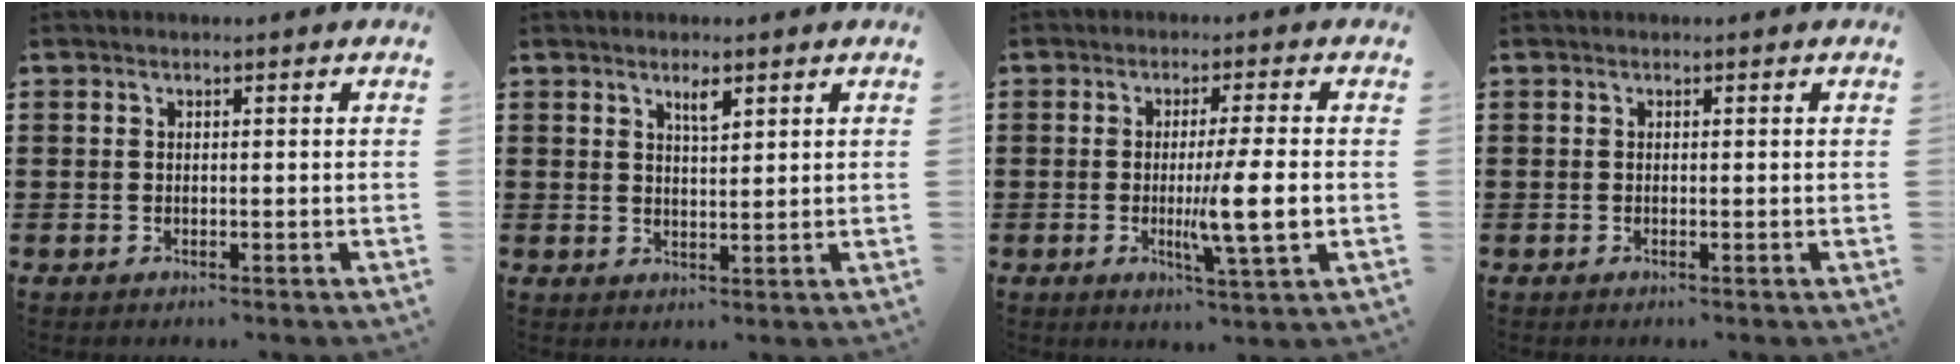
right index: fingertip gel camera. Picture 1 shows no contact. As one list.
[{"total": 2.4, "force": [1.6, 0.6, 1.7], "torque": [-0.028, -0.001, 0.025]}, {"total": 7.8, "force": [-1.0, 0.2, 7.8], "torque": [-0.138, -0.015, -0.019]}, {"total": 0.0}]